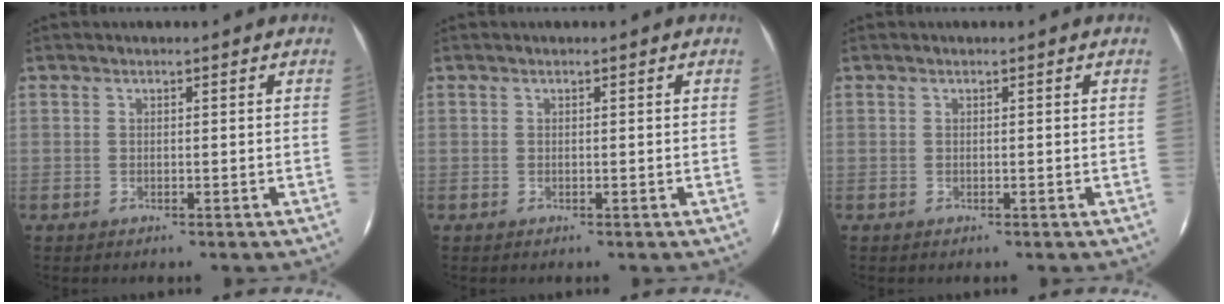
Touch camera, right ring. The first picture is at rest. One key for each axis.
{"total": 0.0}
{"total": 0.0}